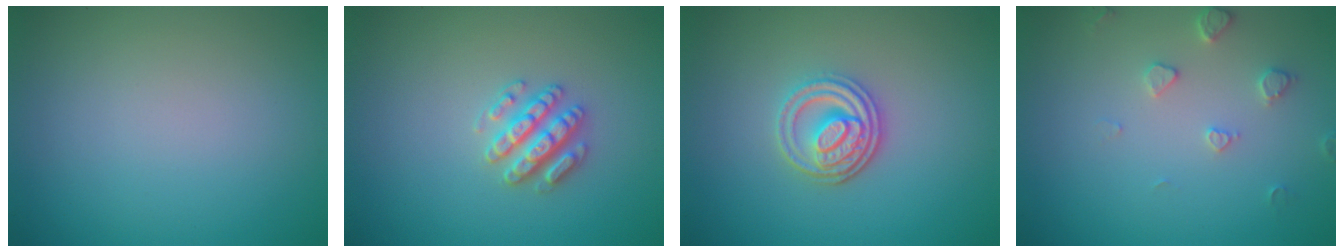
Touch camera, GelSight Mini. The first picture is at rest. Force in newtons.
{"total": 2.9, "press": 2.8, "slide": 0.6}
{"total": 3.6, "press": 3.1, "slide": 1.9}
{"total": 1.9, "press": 1.8, "slide": 0.3}